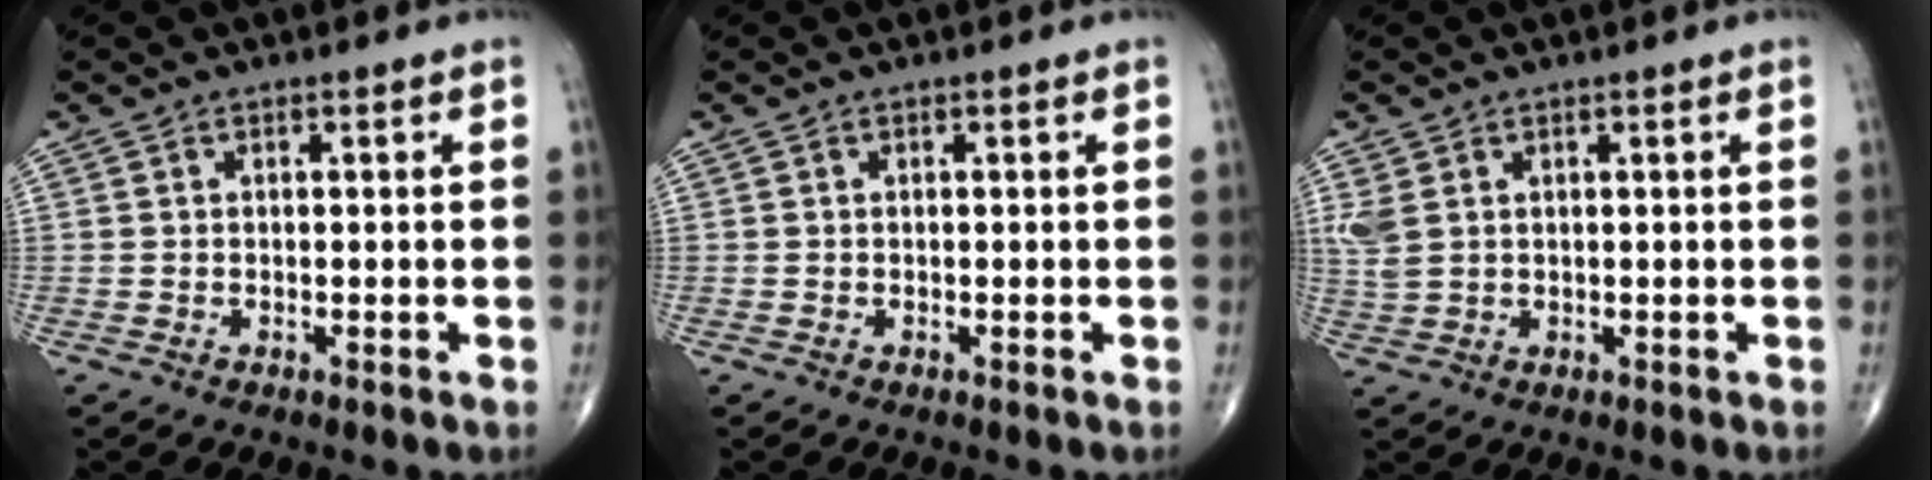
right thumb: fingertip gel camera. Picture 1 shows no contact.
{"total": 0.0}
{"total": 3.5, "force": [1.3, 2.2, 2.4], "torque": [-0.067, 0.003, 0.036]}